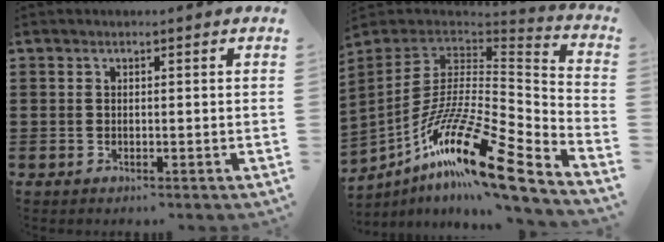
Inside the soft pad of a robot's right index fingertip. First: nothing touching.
{"total": 18.0, "force": [-10.3, 4.0, 14.2], "torque": [-0.277, -0.002, -0.196]}